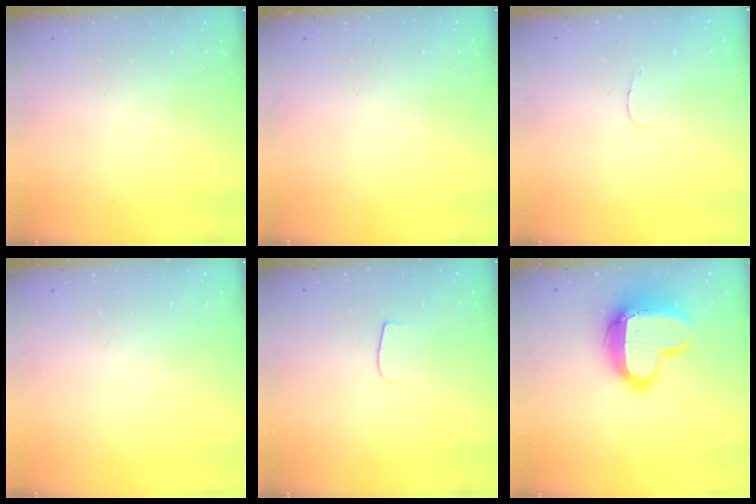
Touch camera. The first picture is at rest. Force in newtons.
{"total": 0.0}
{"total": 2.8, "press": 2.8, "slide": 0.3}
{"total": 0.0}
{"total": 4.8, "press": 4.8, "slide": 0.6}
{"total": 16.2, "press": 16.2, "slide": 1.4}